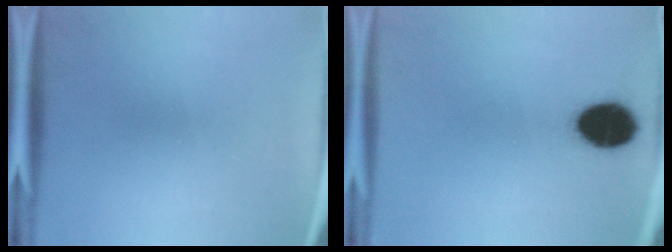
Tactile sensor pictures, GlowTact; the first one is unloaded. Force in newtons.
{"total": 11.5}